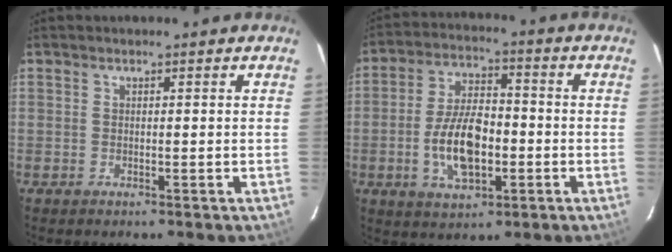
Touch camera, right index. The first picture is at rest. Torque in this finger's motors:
{"motor_torque": [1.98, -0.15, 0.45, 0.10]}